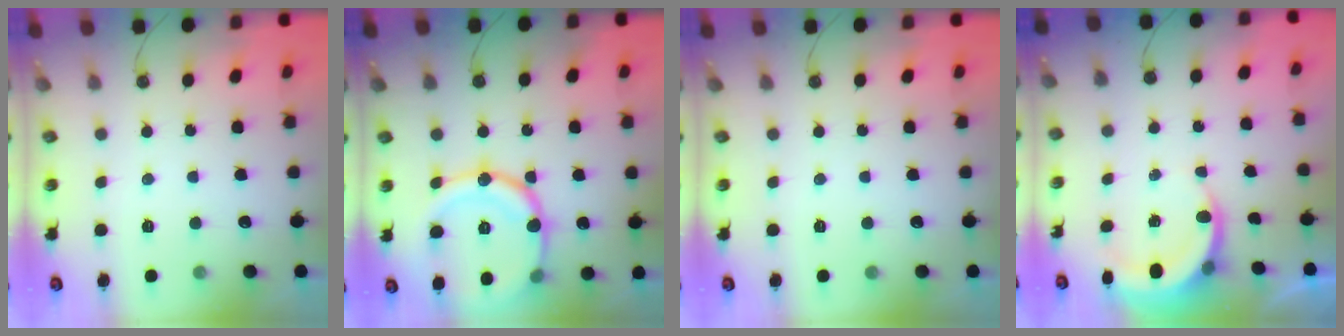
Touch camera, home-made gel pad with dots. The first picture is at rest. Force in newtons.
{"total": 19.1, "press": 19.1, "slide": 1.6}
{"total": 0.0}
{"total": 5.0, "press": 4.9, "slide": 0.7}